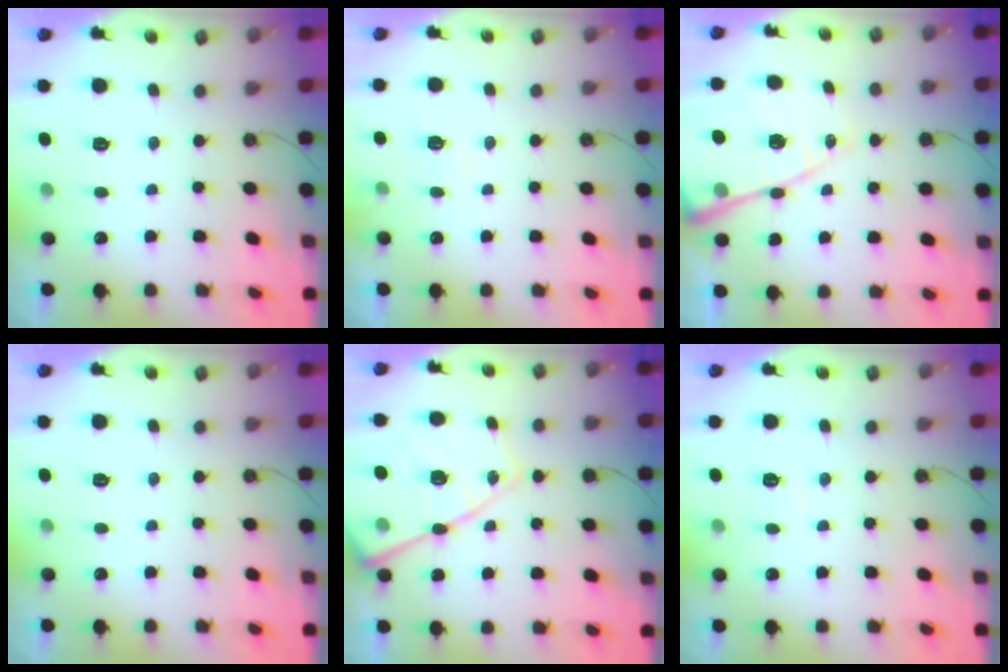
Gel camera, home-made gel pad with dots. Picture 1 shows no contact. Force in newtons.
{"total": 4.1, "press": 4.0, "slide": 0.6}
{"total": 19.4, "press": 19.3, "slide": 2.0}
{"total": 0.0}
{"total": 20.1, "press": 20.0, "slide": 1.9}
{"total": 3.8, "press": 3.8, "slide": 0.5}